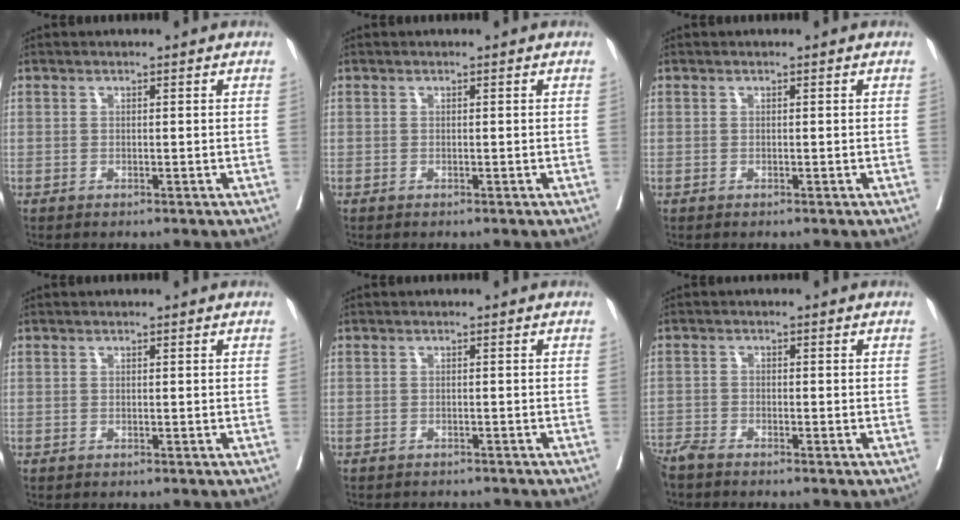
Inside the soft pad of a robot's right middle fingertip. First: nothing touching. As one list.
[{"total": 0.0}, {"total": 0.0}, {"total": 0.0}, {"total": 4.3, "force": [-4.0, 1.3, 0.7], "torque": [-0.011, -0.005, -0.049]}, {"total": 3.1, "force": [-2.9, 0.1, 1.1], "torque": [-0.017, -0.009, -0.057]}]